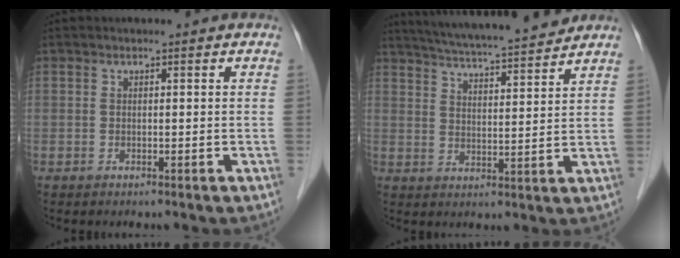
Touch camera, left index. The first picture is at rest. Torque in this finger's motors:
{"motor_torque": [-0.03, -0.22, 0.22, 0.04]}